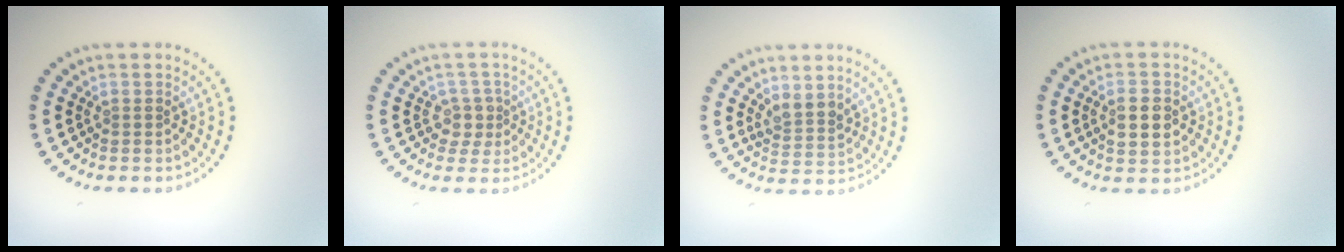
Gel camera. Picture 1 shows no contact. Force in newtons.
{"total": 1.9, "press": 1.5, "slide": 1.2}
{"total": 2.2, "press": 1.9, "slide": 1.2}
{"total": 2.8, "press": 2.8, "slide": 0.1}